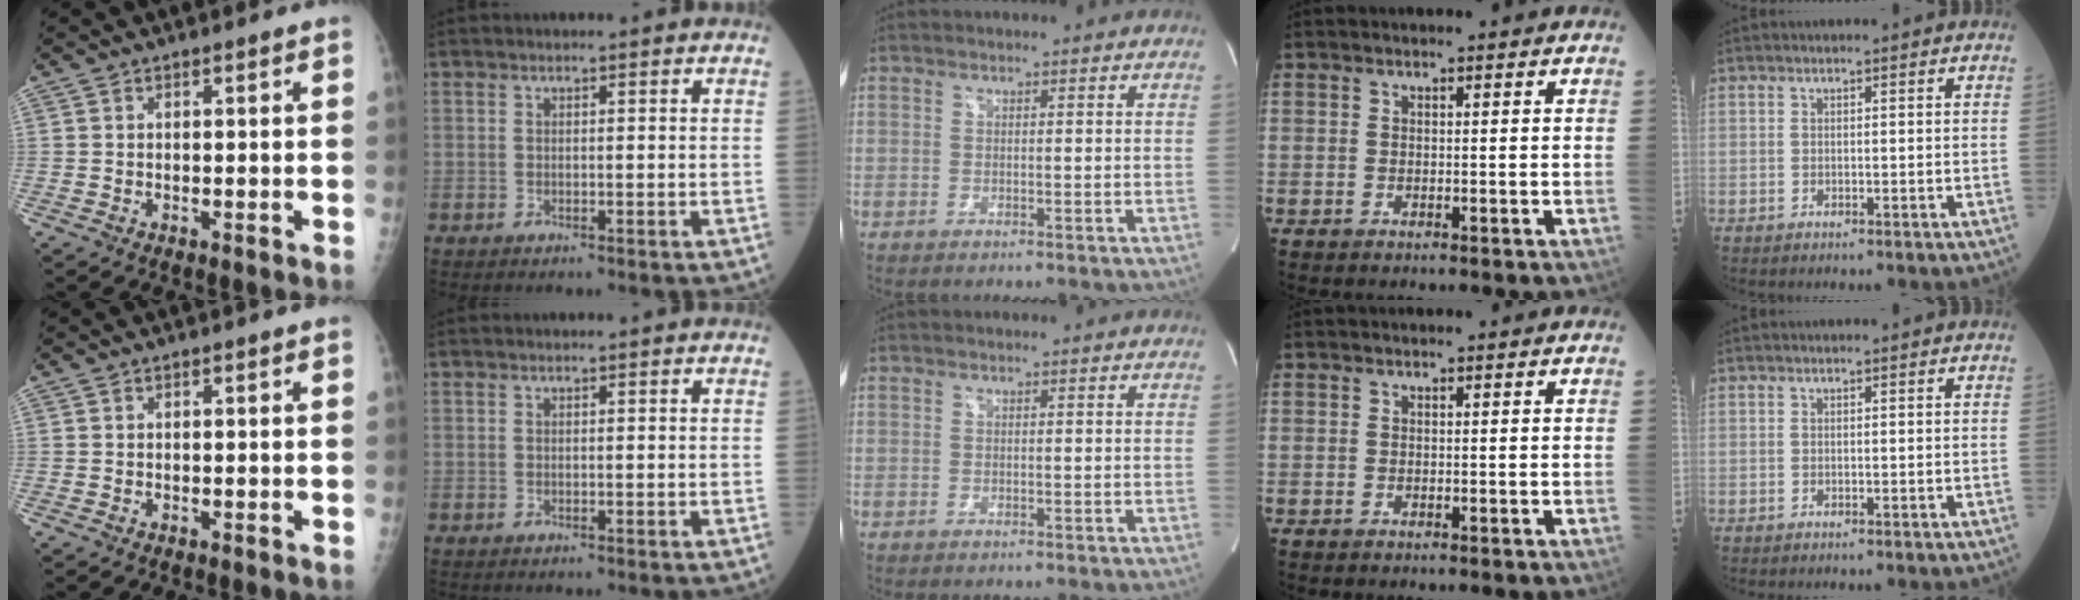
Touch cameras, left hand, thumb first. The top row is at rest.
{}